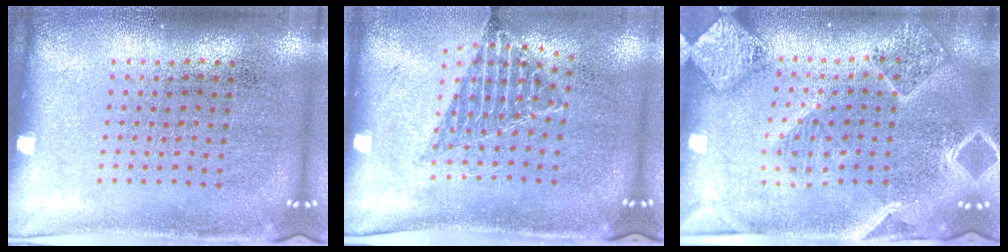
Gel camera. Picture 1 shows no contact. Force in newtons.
{"total": 0.9, "press": 0.8, "slide": 0.2}
{"total": 2.7, "press": 2.4, "slide": 1.3}